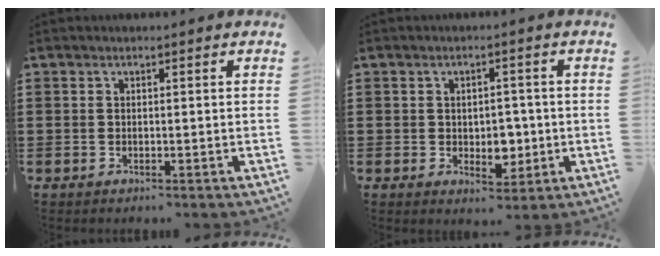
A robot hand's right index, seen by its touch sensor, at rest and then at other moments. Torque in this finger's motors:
{"motor_torque": [0.61, 0.57, 0.41, 0.11]}